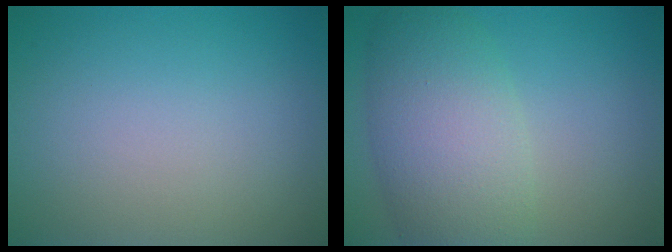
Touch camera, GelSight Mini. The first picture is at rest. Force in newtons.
{"total": 7.2, "press": 7.2, "slide": 0.4}